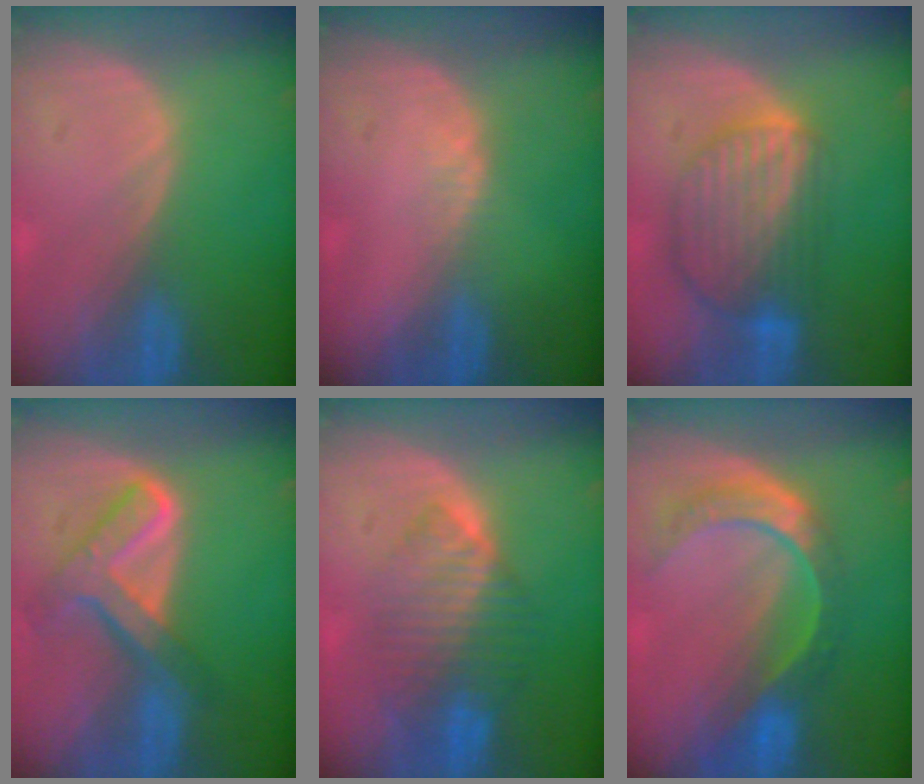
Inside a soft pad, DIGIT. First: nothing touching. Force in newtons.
{"total": 1.2, "press": 0.9, "slide": 0.8}
{"total": 9.0, "press": 7.7, "slide": 4.7}
{"total": 7.8, "press": 6.7, "slide": 4.1}
{"total": 7.8, "press": 7.4, "slide": 2.3}
{"total": 8.7, "press": 7.3, "slide": 4.7}